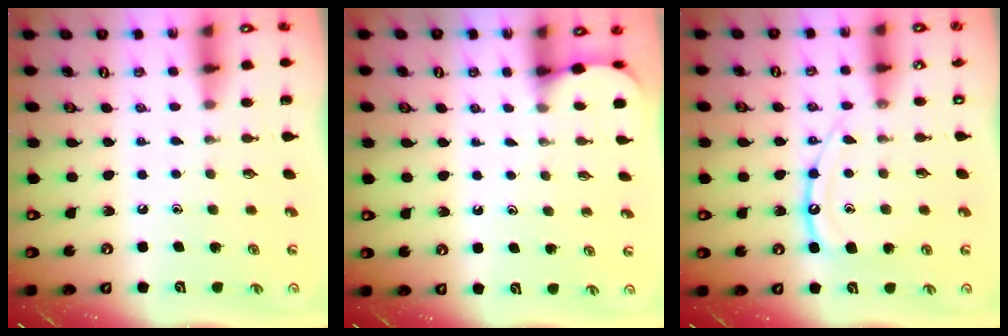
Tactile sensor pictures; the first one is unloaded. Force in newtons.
{"total": 1.4, "press": 1.4, "slide": 0.1}
{"total": 12.4, "press": 12.3, "slide": 1.2}